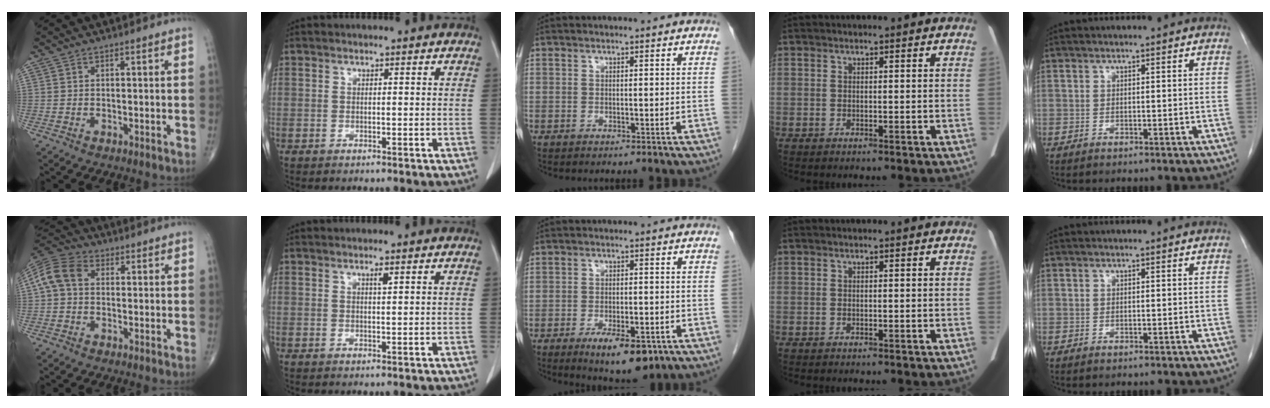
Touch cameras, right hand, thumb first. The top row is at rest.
{"thumb": {"total": 7.9, "force": [0.7, 5.7, 5.4], "torque": [-0.110, 0.029, 0.003]}, "index": {"total": 0.9, "force": [0.5, 0.0, 0.8], "torque": [-0.016, -0.001, 0.010]}, "middle": {"total": 8.4, "force": [-4.6, 2.8, 6.4], "torque": [-0.088, -0.009, -0.061]}}